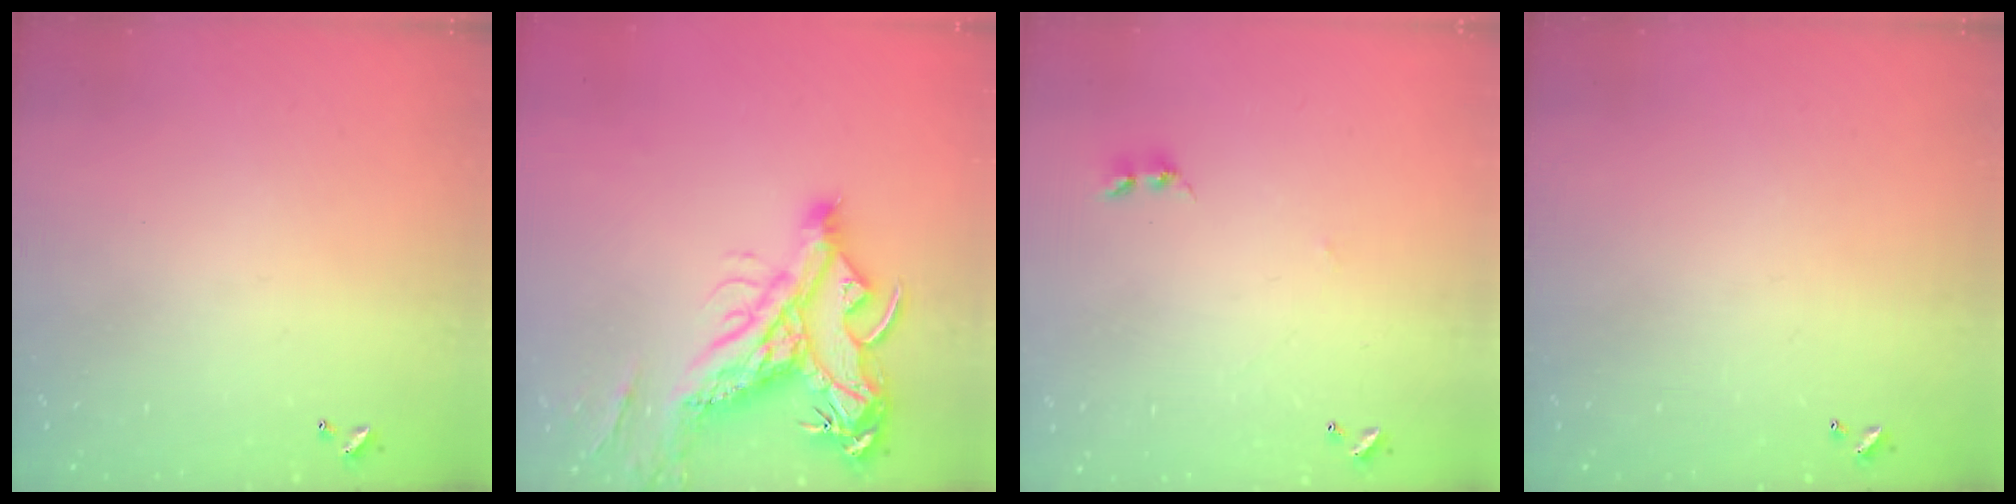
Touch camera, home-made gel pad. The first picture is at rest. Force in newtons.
{"total": 15.2, "press": 15.0, "slide": 2.6}
{"total": 2.5, "press": 2.4, "slide": 0.4}
{"total": 0.0}